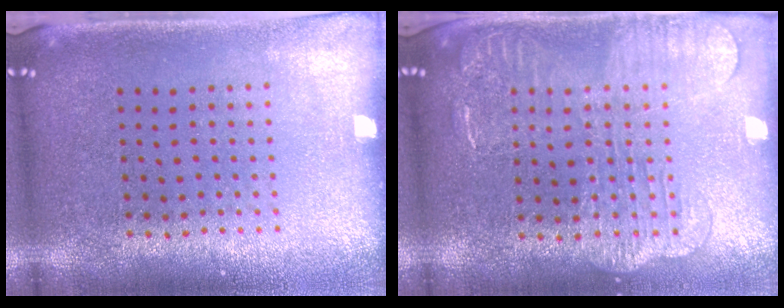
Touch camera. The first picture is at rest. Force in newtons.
{"total": 2.0, "press": 2.0, "slide": 0.4}